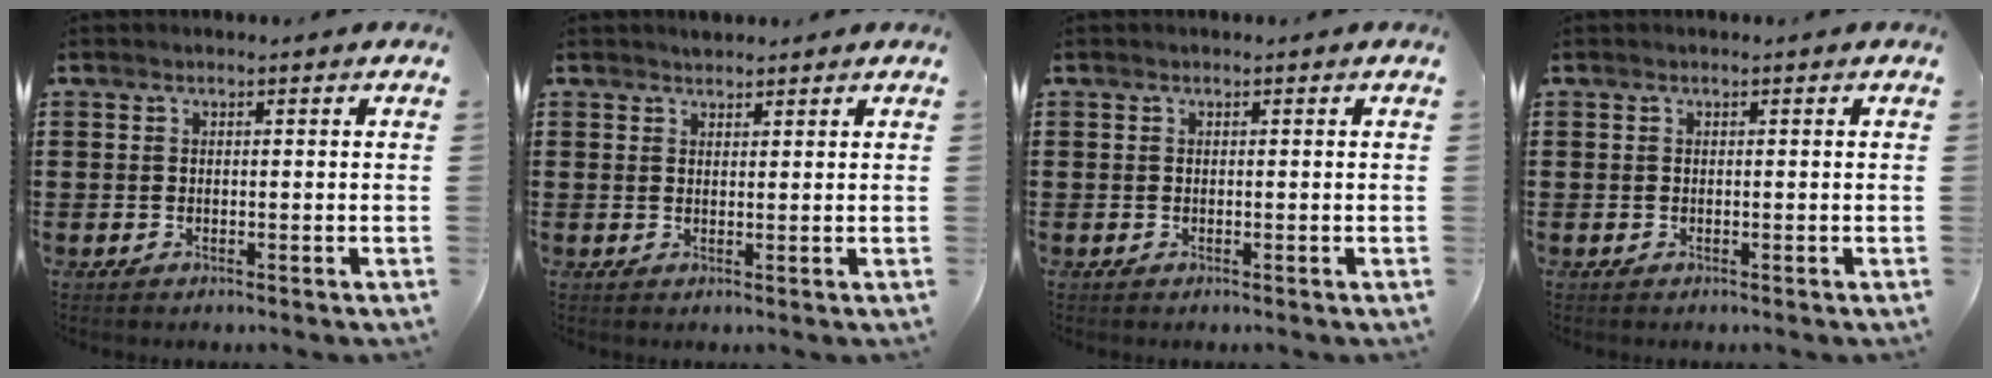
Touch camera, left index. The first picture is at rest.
{"total": 1.4, "force": [1.3, 0.4, 0.0], "torque": [-0.003, 0.000, 0.026]}
{"total": 0.0}
{"total": 0.0}